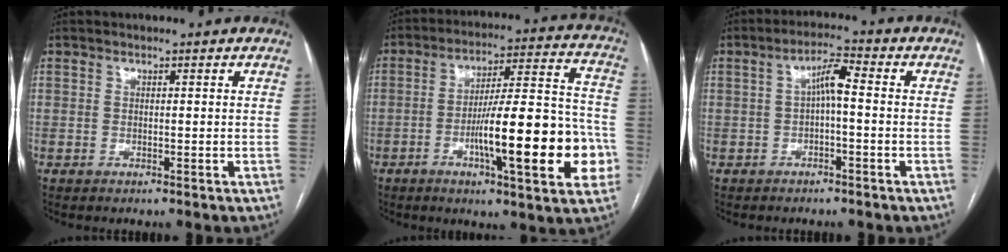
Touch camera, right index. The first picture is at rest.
{"total": 19.7, "force": [-5.7, 3.0, 18.6], "torque": [-0.246, 0.020, -0.078]}
{"total": 4.3, "force": [-0.1, 0.8, 4.2], "torque": [-0.073, 0.019, -0.001]}